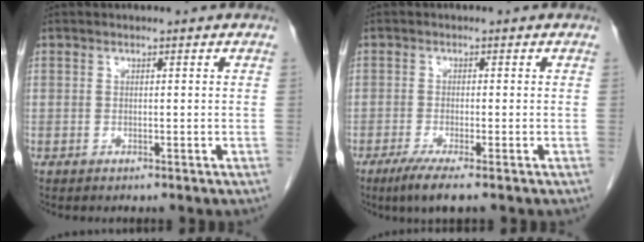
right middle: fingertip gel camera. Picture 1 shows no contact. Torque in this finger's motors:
{"motor_torque": [0.76, -0.56, 0.04, 0.04]}